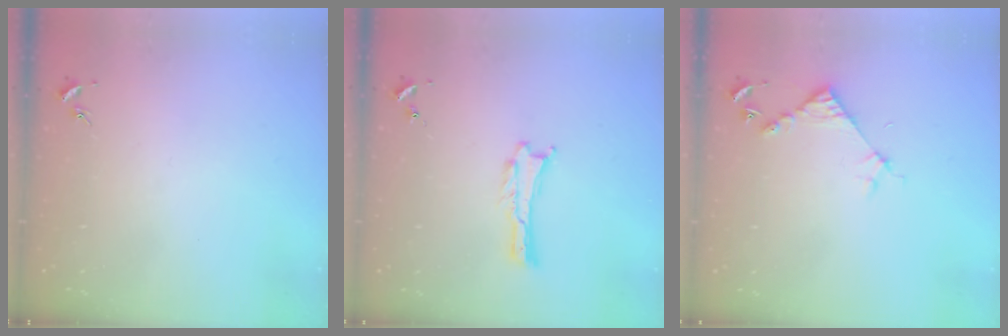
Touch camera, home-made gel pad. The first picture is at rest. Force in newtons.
{"total": 0.0}
{"total": 4.5, "press": 4.5, "slide": 0.4}